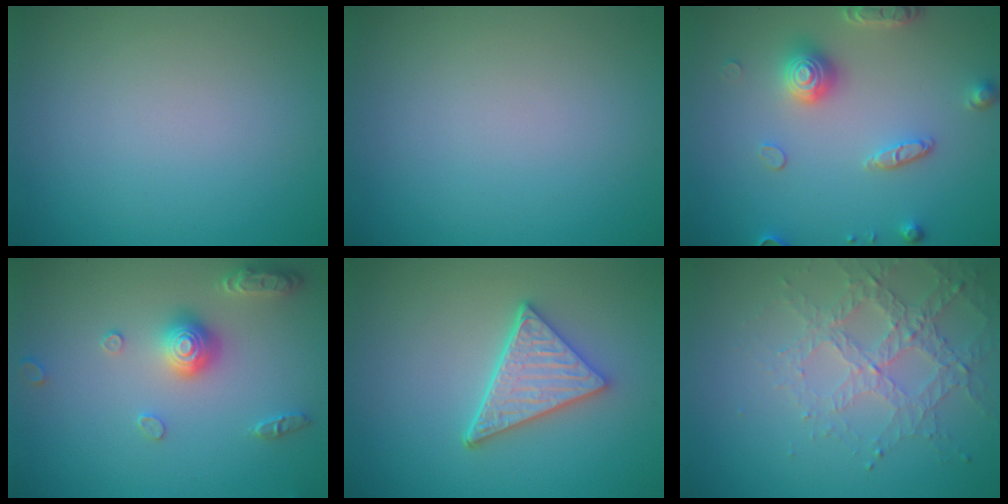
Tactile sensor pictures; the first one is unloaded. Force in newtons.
{"total": 0.0}
{"total": 3.9, "press": 3.4, "slide": 1.9}
{"total": 2.9, "press": 2.9, "slide": 0.2}
{"total": 4.6, "press": 3.7, "slide": 2.8}
{"total": 3.1, "press": 3.0, "slide": 0.8}